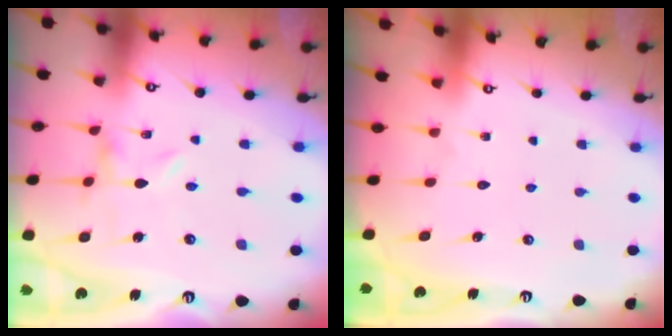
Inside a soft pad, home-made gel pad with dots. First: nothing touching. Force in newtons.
{"total": 1.8, "press": 1.8, "slide": 0.1}